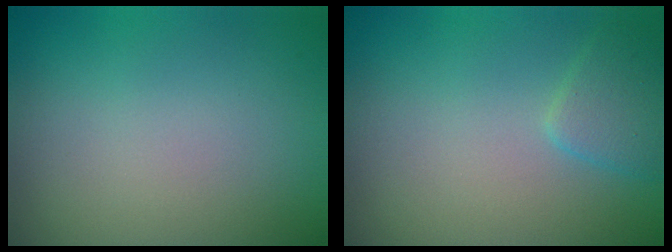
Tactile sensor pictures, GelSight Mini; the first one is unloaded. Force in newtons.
{"total": 1.9, "press": 1.9, "slide": 0.1}